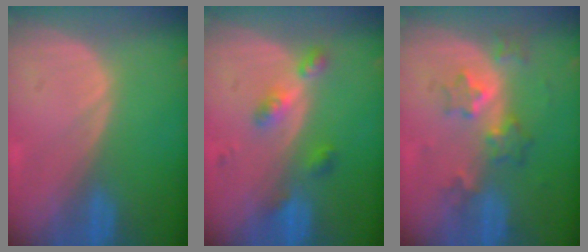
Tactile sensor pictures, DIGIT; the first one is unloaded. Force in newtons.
{"total": 4.7, "press": 4.2, "slide": 2.1}
{"total": 6.2, "press": 5.4, "slide": 3.0}